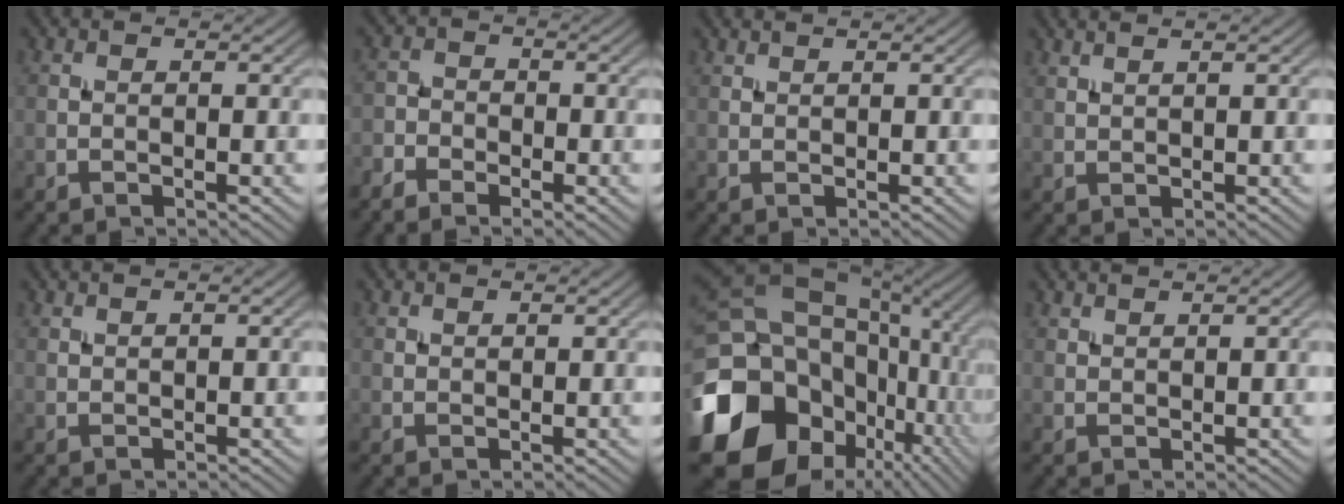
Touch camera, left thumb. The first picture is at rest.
{"total": 3.6, "force": [-2.5, 2.2, 1.3], "torque": [-0.022, -0.001, -0.053]}
{"total": 0.7, "force": [0.7, 0.0, 0.2], "torque": [-0.006, 0.003, 0.016]}
{"total": 2.2, "force": [1.6, 0.4, 1.3], "torque": [-0.018, 0.004, 0.019]}
{"total": 1.0, "force": [0.9, 0.1, 0.4], "torque": [-0.014, 0.003, 0.019]}
{"total": 1.0, "force": [0.9, 0.4, 0.3], "torque": [-0.008, 0.001, 0.019]}
{"total": 21.4, "force": [-5.3, 17.2, 11.7], "torque": [-0.264, -0.019, -0.065]}
{"total": 1.5, "force": [1.4, 0.2, 0.5], "torque": [-0.014, 0.000, 0.030]}